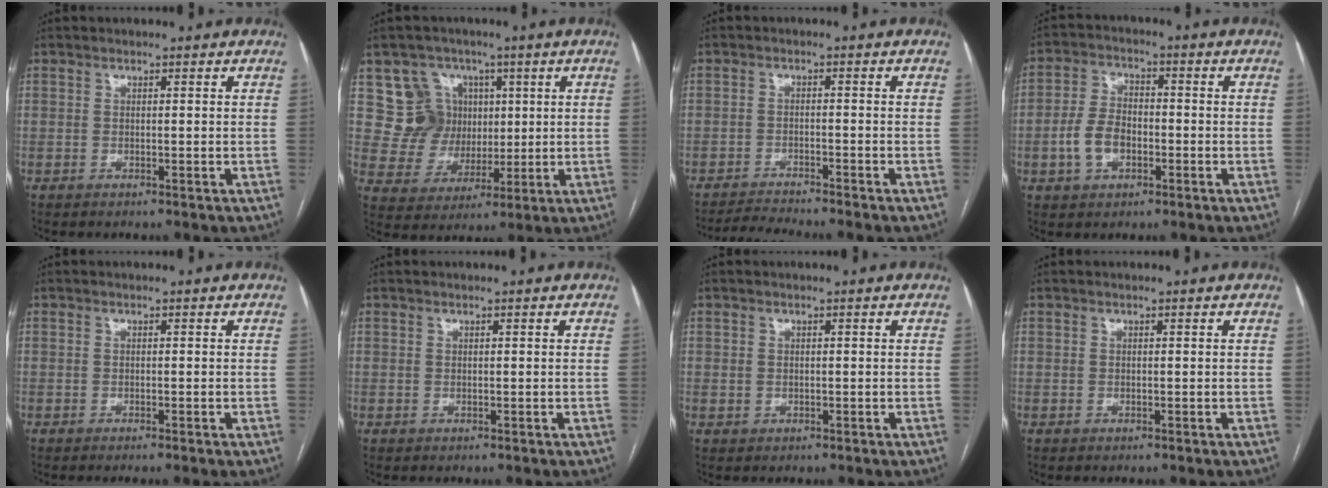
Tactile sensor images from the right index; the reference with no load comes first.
{"total": 10.0, "force": [3.8, 9.2, 1.2], "torque": [-0.023, 0.040, 0.077]}
{"total": 5.2, "force": [-4.8, -1.4, 1.2], "torque": [-0.022, -0.018, -0.081]}
{"total": 6.7, "force": [-2.0, 4.3, 4.8], "torque": [-0.107, 0.015, -0.036]}
{"total": 0.9, "force": [-0.6, -0.2, 0.7], "torque": [-0.012, -0.001, -0.010]}
{"total": 0.0}
{"total": 0.7, "force": [-0.1, 0.6, 0.3], "torque": [-0.005, 0.000, 0.001]}
{"total": 0.0}